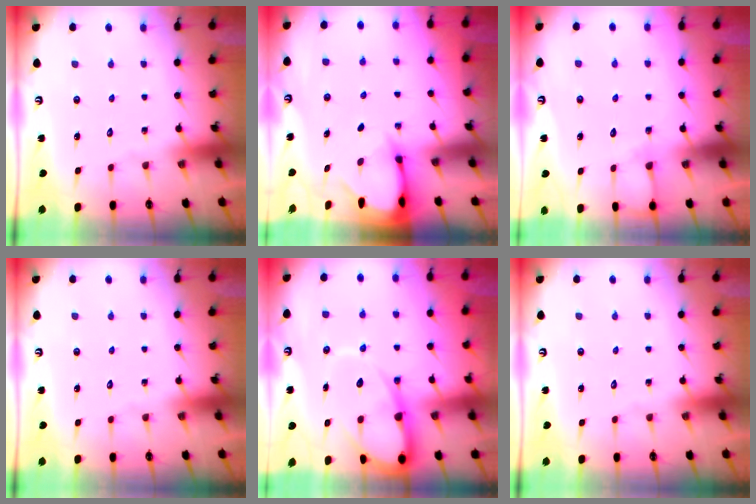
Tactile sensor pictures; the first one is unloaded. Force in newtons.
{"total": 2.9, "press": 2.9, "slide": 0.4}
{"total": 5.0, "press": 5.0, "slide": 0.5}
{"total": 0.0}
{"total": 12.3, "press": 12.3, "slide": 1.3}
{"total": 0.0}